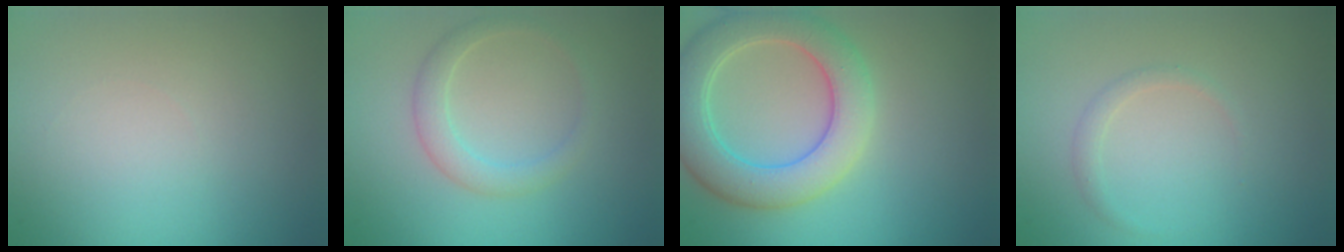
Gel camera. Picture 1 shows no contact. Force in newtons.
{"total": 2.2, "press": 2.2, "slide": 0.1}
{"total": 6.7, "press": 6.6, "slide": 0.7}
{"total": 1.0, "press": 1.0, "slide": 0.1}